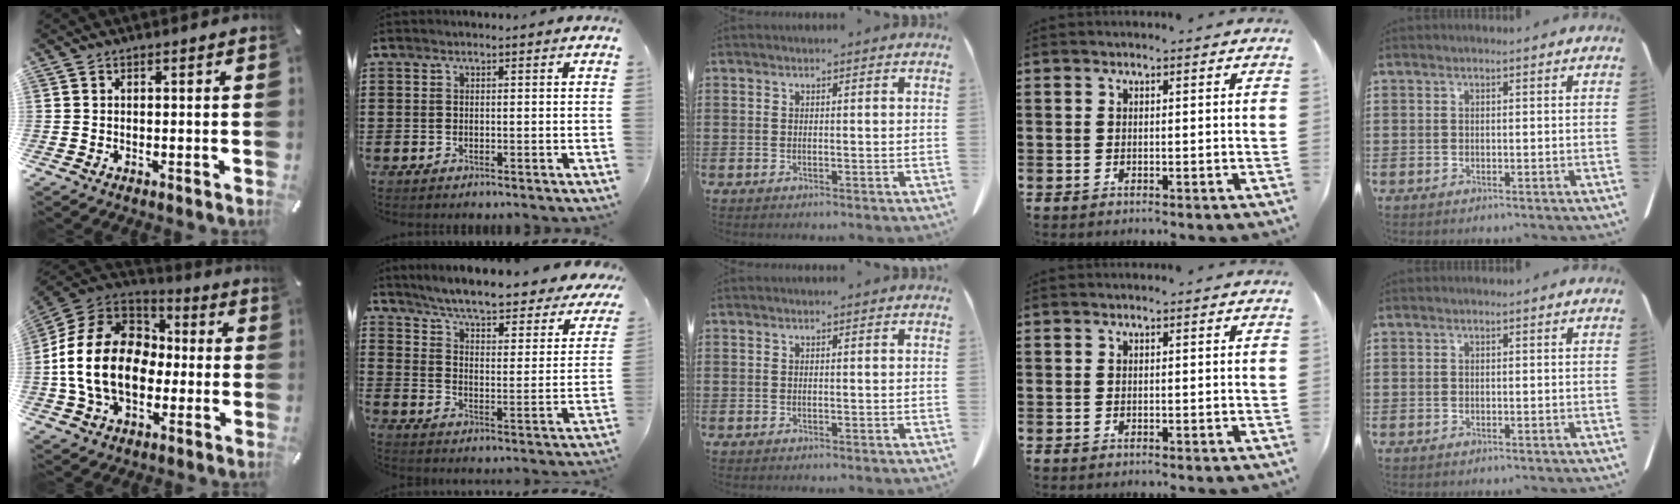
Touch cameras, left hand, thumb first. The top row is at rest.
{"thumb": {"total": 19.3, "force": [-3.1, 14.6, 12.2], "torque": [-0.248, 0.031, -0.055]}, "index": {"total": 5.4, "force": [4.8, -0.3, 2.4], "torque": [-0.068, -0.041, 0.075]}}